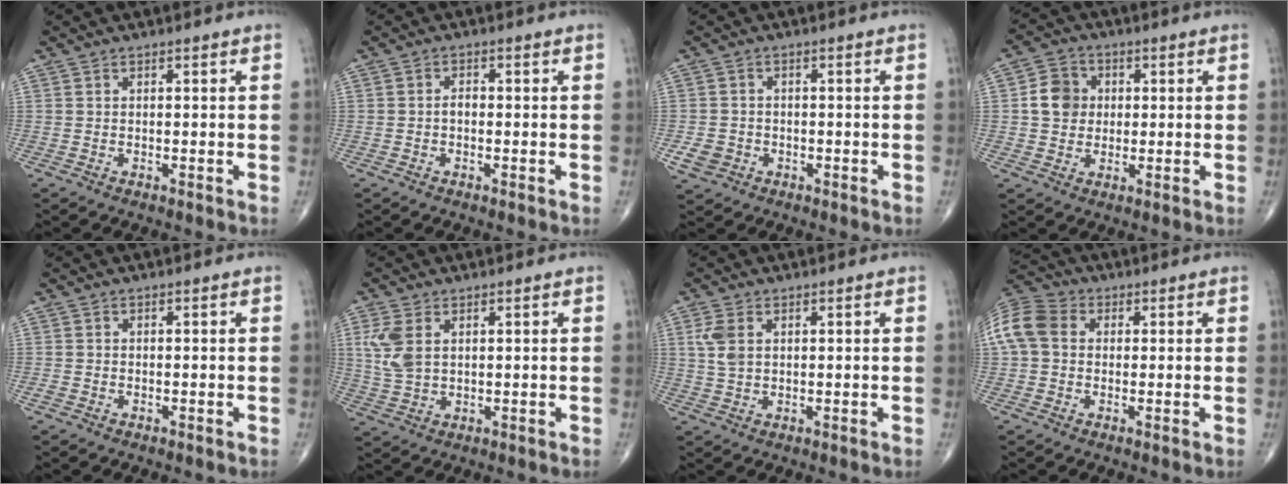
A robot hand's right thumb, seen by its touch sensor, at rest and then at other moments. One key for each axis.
{"total": 1.4, "fx": -0.4, "fy": 0.9, "fz": 1.0, "tx": -0.012, "ty": 0.003, "tz": -0.009}
{"total": 3.8, "fx": -1.4, "fy": 3.3, "fz": 1.3, "tx": -0.019, "ty": 0.006, "tz": -0.021}
{"total": 6.8, "fx": 0.7, "fy": 6.0, "fz": 3.2, "tx": -0.037, "ty": 0.007, "tz": 0.005}
{"total": 0.9, "fx": -0.4, "fy": 0.7, "fz": 0.4, "tx": -0.012, "ty": 0.000, "tz": -0.007}
{"total": 6.4, "fx": 1.9, "fy": 3.9, "fz": 4.7, "tx": -0.110, "ty": -0.002, "tz": 0.045}
{"total": 4.3, "fx": 1.3, "fy": 2.6, "fz": 3.1, "tx": -0.071, "ty": 0.003, "tz": 0.030}
{"total": 10.5, "fx": 1.4, "fy": 8.2, "fz": 6.4, "tx": -0.139, "ty": 0.029, "tz": 0.020}